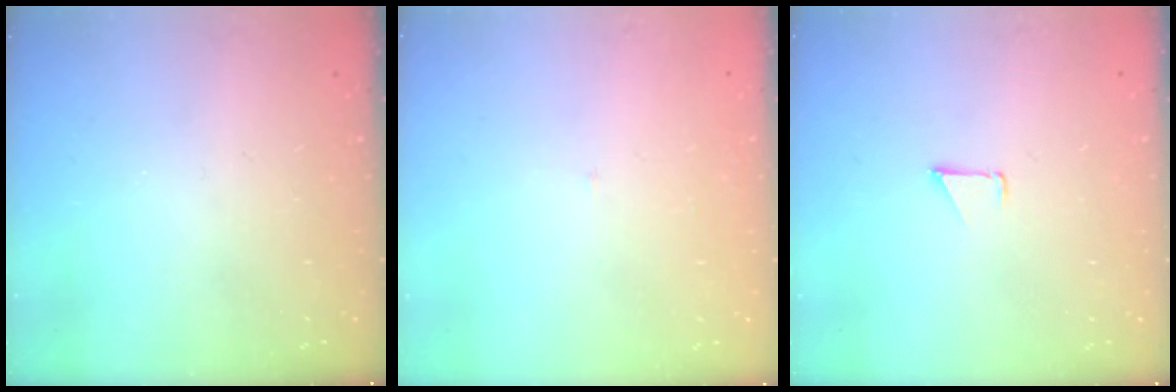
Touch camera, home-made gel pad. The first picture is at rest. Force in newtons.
{"total": 2.0, "press": 2.0, "slide": 0.1}
{"total": 0.9, "press": 0.8, "slide": 0.1}